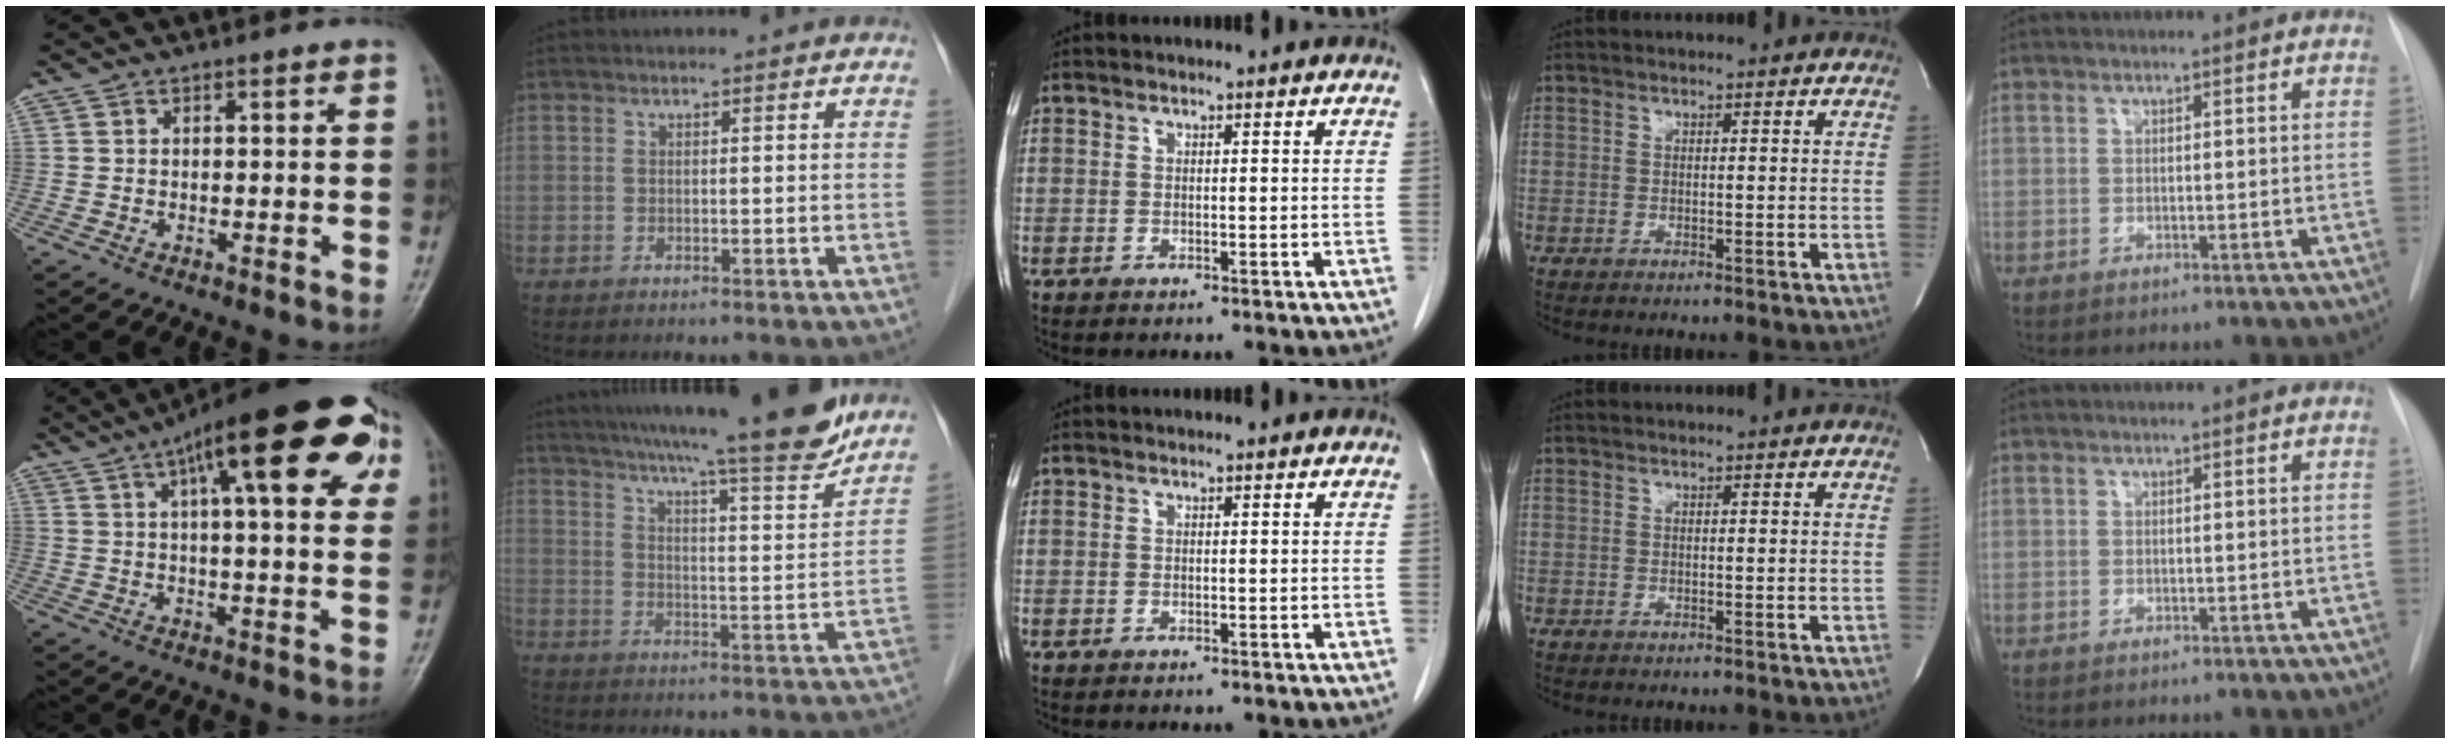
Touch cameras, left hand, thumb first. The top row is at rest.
{"thumb": {"total": 24.5, "force": [10.3, 7.4, 21.0], "torque": [-0.290, 0.013, 0.141]}, "index": {"total": 20.9, "force": [18.2, 0.4, 10.3], "torque": [-0.163, -0.026, 0.253]}}